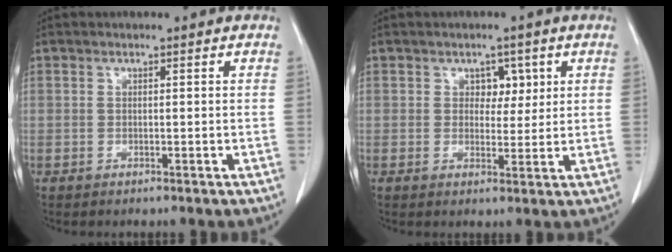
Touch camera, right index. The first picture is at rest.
{"total": 3.2, "force": [1.2, 2.3, 1.8], "torque": [-0.015, 0.004, 0.018]}